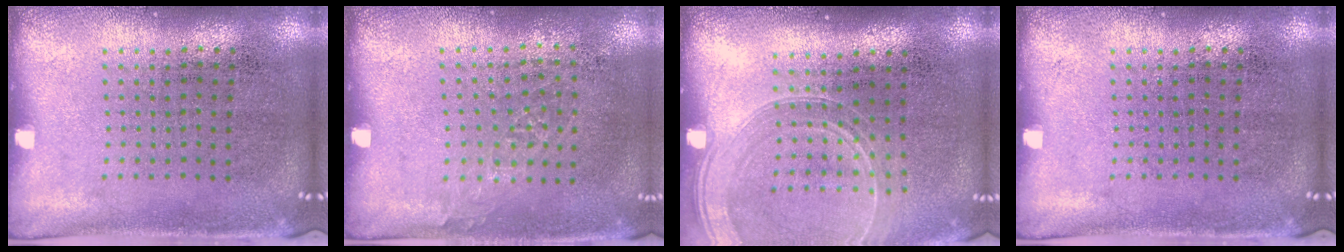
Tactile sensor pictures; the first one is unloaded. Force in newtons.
{"total": 0.9, "press": 0.8, "slide": 0.4}
{"total": 1.6, "press": 1.5, "slide": 0.7}
{"total": 0.0}